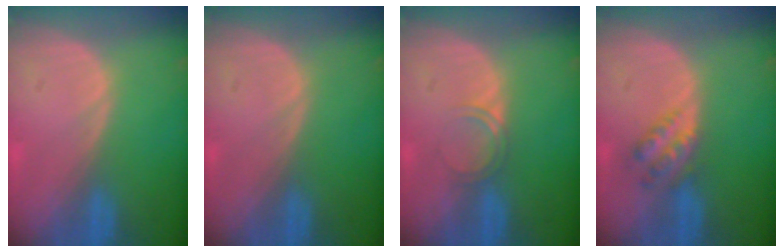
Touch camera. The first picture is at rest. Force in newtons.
{"total": 0.0}
{"total": 2.0, "press": 2.0, "slide": 0.2}
{"total": 4.5, "press": 4.0, "slide": 2.0}